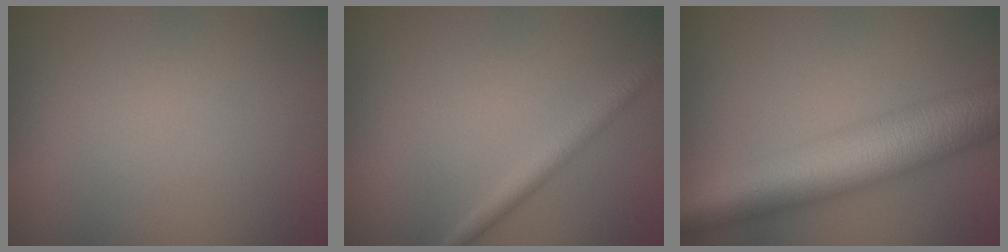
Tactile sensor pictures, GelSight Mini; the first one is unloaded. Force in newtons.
{"total": 1.9, "press": 1.9, "slide": 0.1}
{"total": 10.8, "press": 10.8, "slide": 0.1}